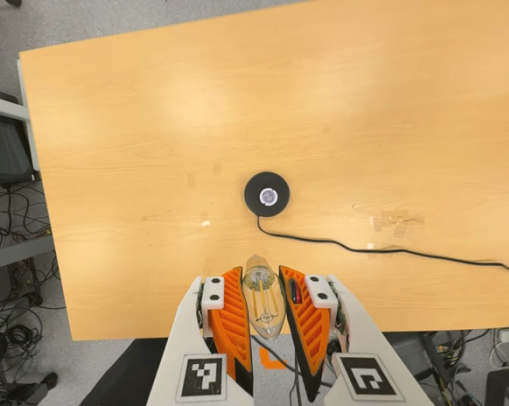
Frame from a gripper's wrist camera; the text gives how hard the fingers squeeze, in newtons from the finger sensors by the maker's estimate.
{"total": 19.0, "left": 20.2, "right": 17.9}